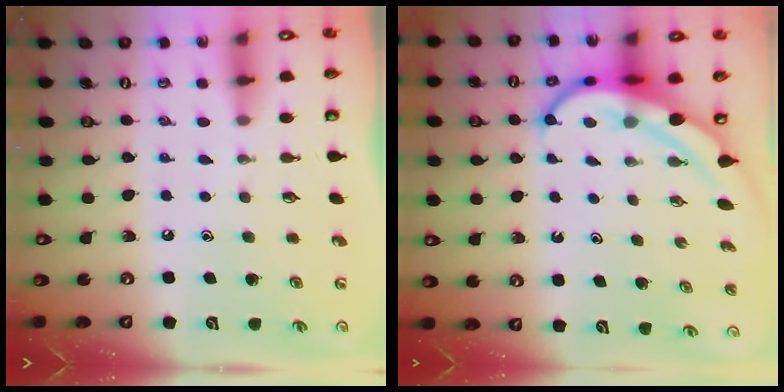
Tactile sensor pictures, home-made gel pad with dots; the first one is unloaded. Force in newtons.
{"total": 9.3, "press": 9.2, "slide": 0.9}